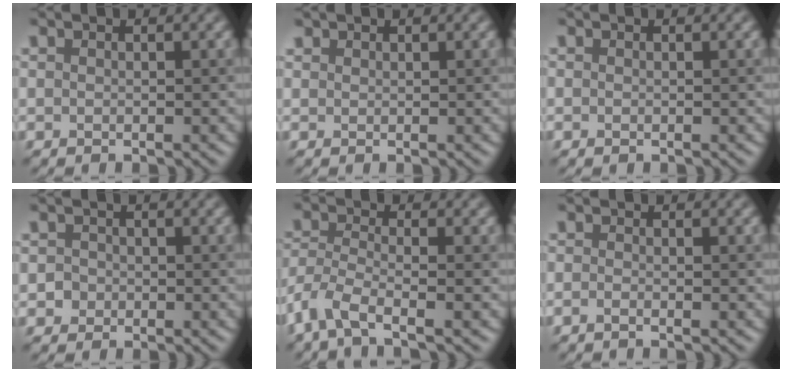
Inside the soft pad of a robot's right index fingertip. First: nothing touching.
{"total": 0.8, "force": [0.7, 0.3, -0.1], "torque": [0.003, 0.002, 0.015]}
{"total": 0.0}
{"total": 1.3, "force": [-0.2, 1.2, 0.2], "torque": [0.010, 0.001, -0.009]}
{"total": 4.5, "force": [-2.8, 1.3, 3.2], "torque": [-0.078, -0.009, -0.071]}
{"total": 0.8, "force": [-0.6, 0.1, 0.5], "torque": [-0.014, -0.005, -0.013]}